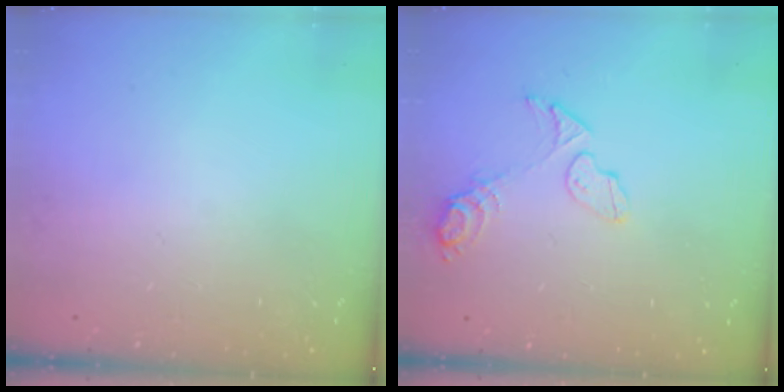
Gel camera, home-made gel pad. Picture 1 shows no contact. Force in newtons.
{"total": 9.0, "press": 8.6, "slide": 2.5}